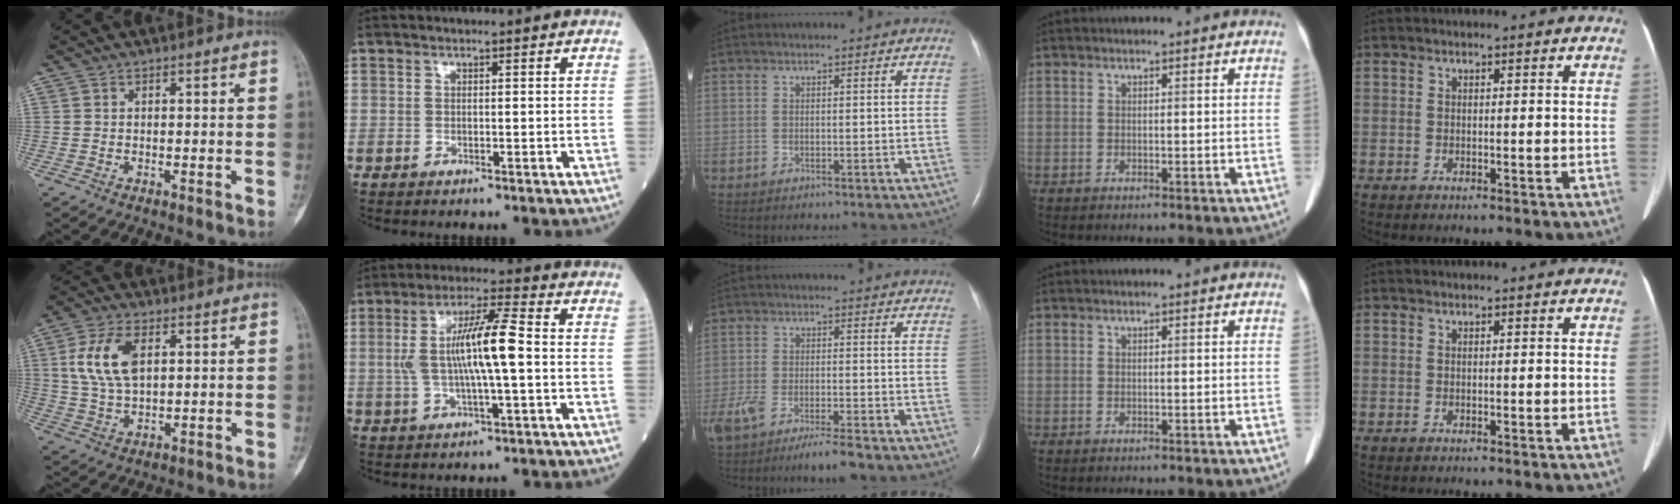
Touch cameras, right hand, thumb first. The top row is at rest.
{"thumb": {"total": 9.8, "force": [2.8, 5.2, 7.9], "torque": [-0.159, 0.000, 0.055]}, "index": {"total": 10.5, "force": [0.0, 1.0, 10.4], "torque": [-0.202, 0.013, -0.003]}, "middle": {"total": 7.6, "force": [-5.6, 1.1, 5.0], "torque": [-0.096, -0.010, -0.095]}}